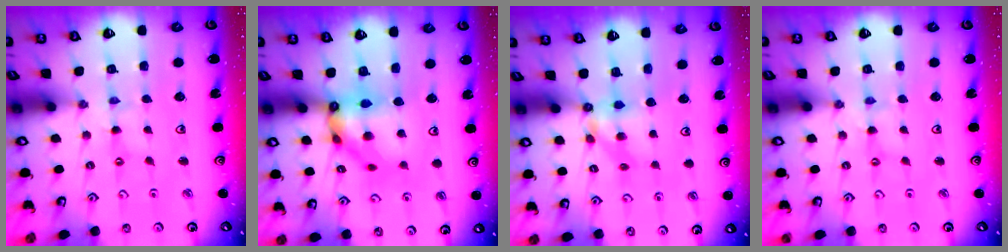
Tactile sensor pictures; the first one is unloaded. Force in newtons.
{"total": 10.6, "press": 10.6, "slide": 0.8}
{"total": 6.7, "press": 6.7, "slide": 0.2}
{"total": 0.6, "press": 0.6, "slide": 0.1}